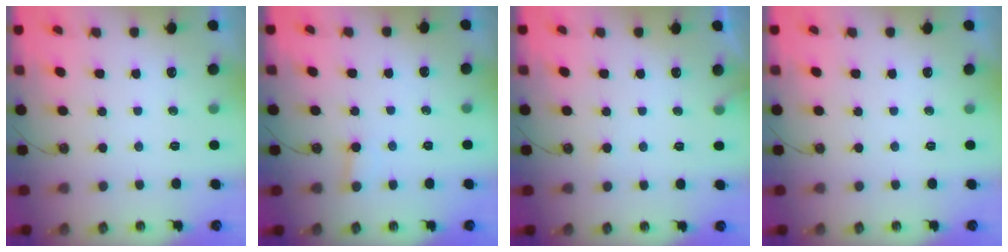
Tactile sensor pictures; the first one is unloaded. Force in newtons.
{"total": 2.7, "press": 2.7, "slide": 0.2}
{"total": 5.2, "press": 5.1, "slide": 0.4}
{"total": 0.0}